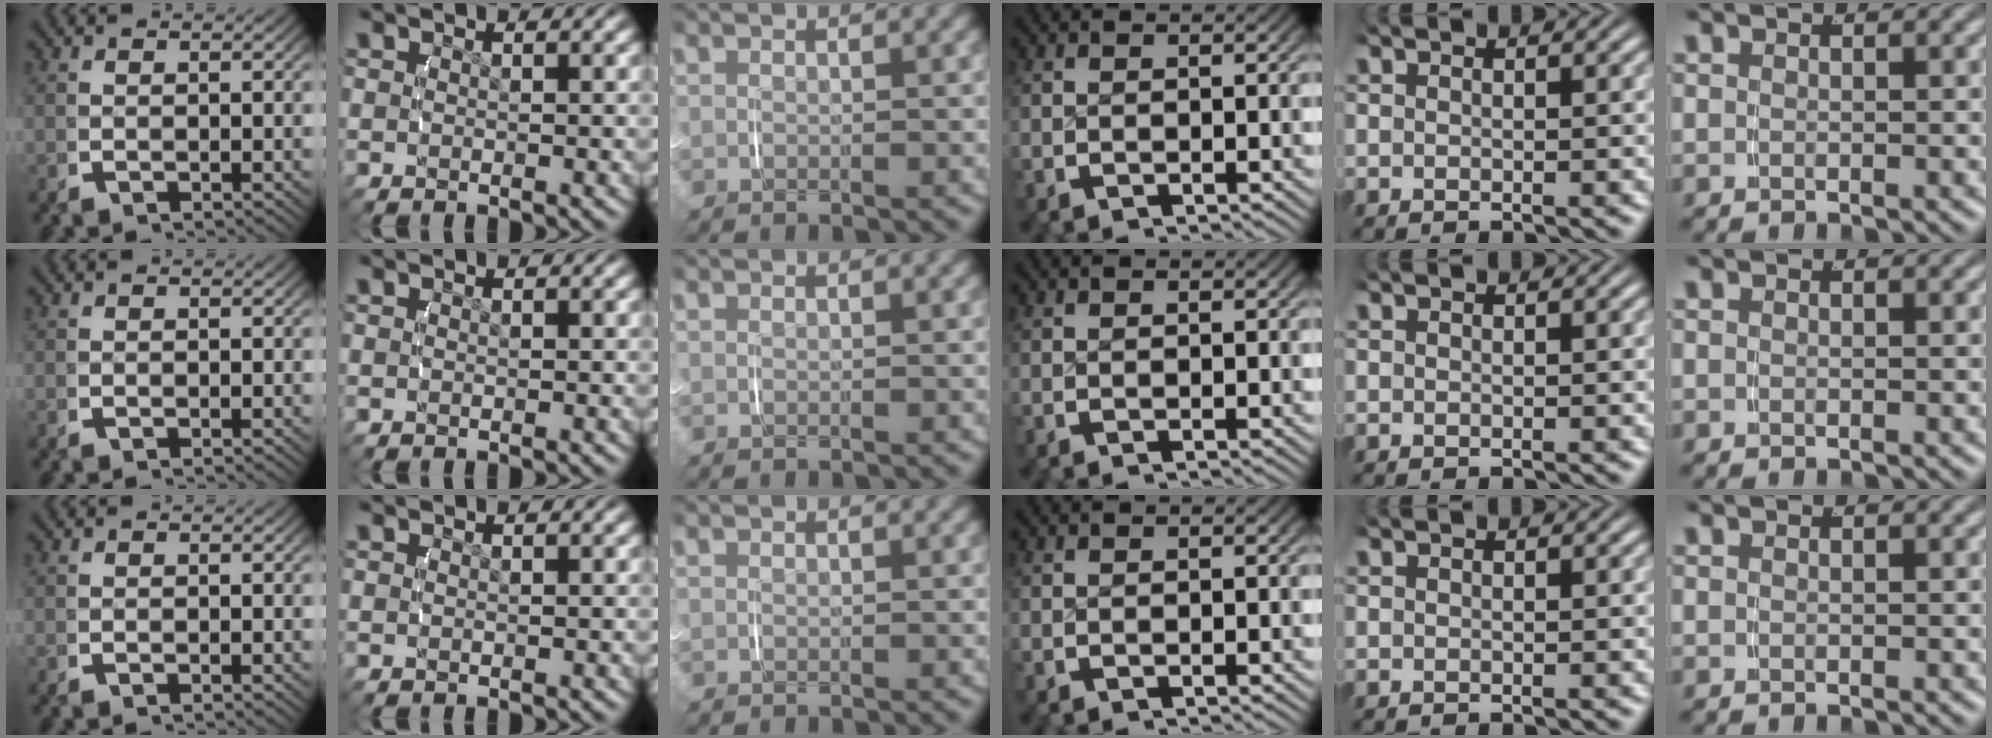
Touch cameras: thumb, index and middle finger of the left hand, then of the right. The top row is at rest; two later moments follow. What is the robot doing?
{"motion": "lift_and_place", "object": "backpack"}